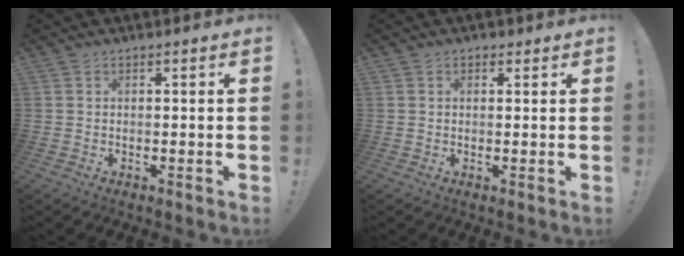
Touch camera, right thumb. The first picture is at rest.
{"total": 1.2, "force": [0.7, 0.8, 0.5], "torque": [-0.001, -0.003, 0.012]}